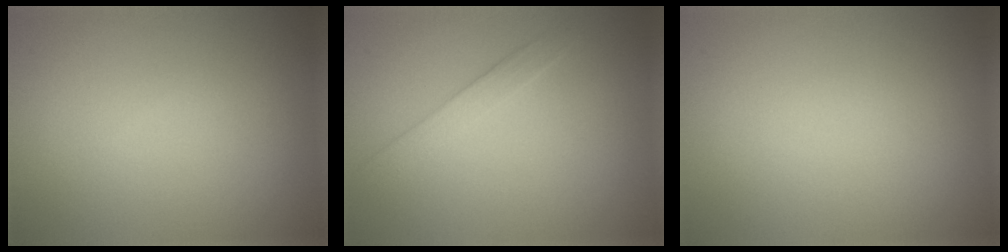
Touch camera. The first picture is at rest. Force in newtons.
{"total": 1.7, "press": 1.7, "slide": 0.1}
{"total": 0.0}